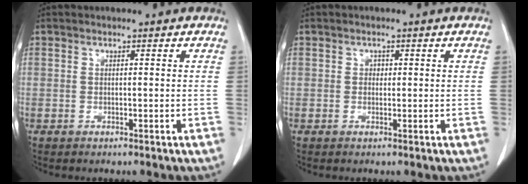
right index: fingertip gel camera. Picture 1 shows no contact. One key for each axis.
{"total": 0.9, "fx": 0.2, "fy": 0.8, "fz": 0.4, "tx": -0.005, "ty": 0.002, "tz": 0.001}